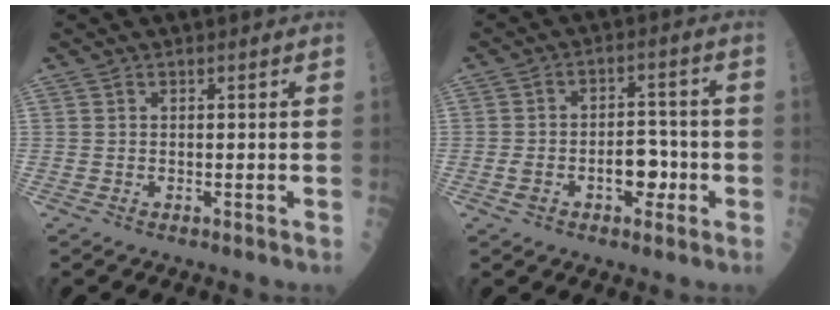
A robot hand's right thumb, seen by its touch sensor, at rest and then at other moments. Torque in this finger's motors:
{"motor_torque": [1.09, 0.93, 0.79, -0.16, 0.01]}